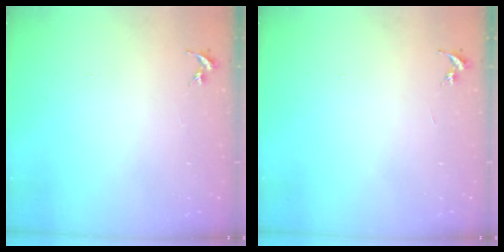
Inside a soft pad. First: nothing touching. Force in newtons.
{"total": 0.0}